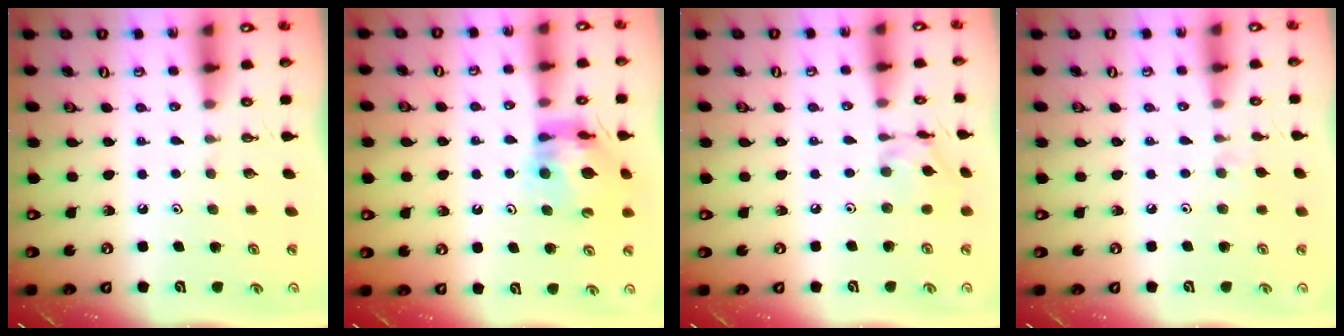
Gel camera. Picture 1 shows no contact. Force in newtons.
{"total": 12.2, "press": 12.1, "slide": 1.1}
{"total": 9.7, "press": 9.7, "slide": 0.6}
{"total": 2.4, "press": 2.4, "slide": 0.5}